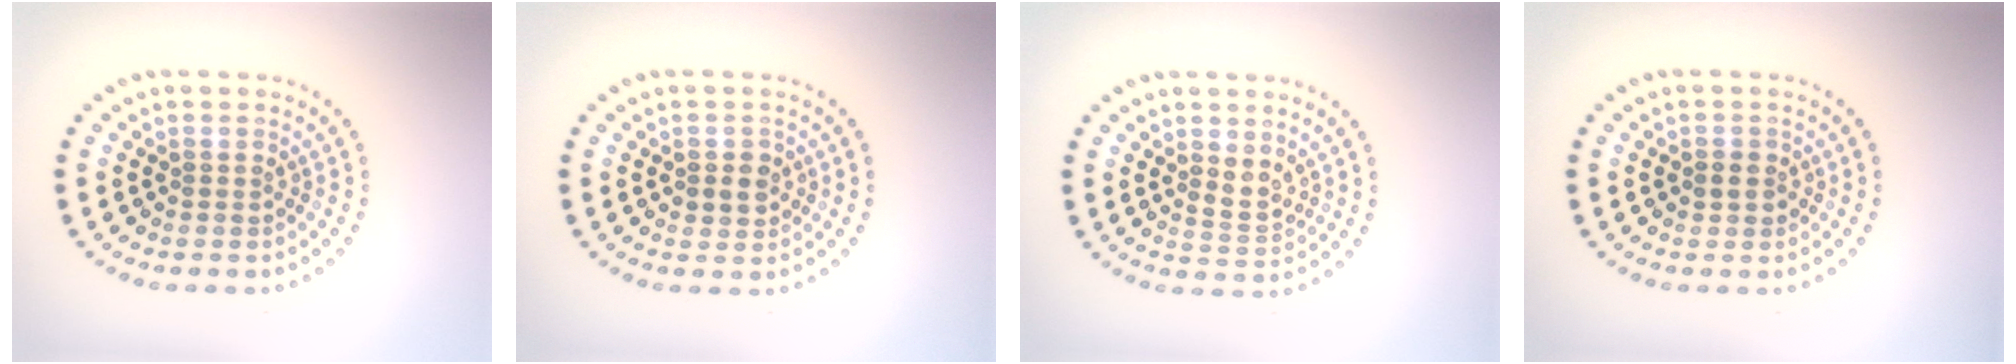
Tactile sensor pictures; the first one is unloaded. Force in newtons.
{"total": 1.8, "press": 1.7, "slide": 0.6}
{"total": 2.1, "press": 1.7, "slide": 1.2}
{"total": 1.3, "press": 1.3, "slide": 0.3}